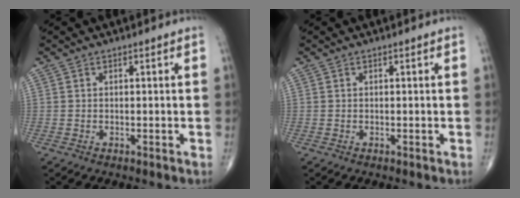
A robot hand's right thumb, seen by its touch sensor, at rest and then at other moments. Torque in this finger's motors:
{"motor_torque": [-0.03, -0.03, 0.03, 0.06, 0.00]}